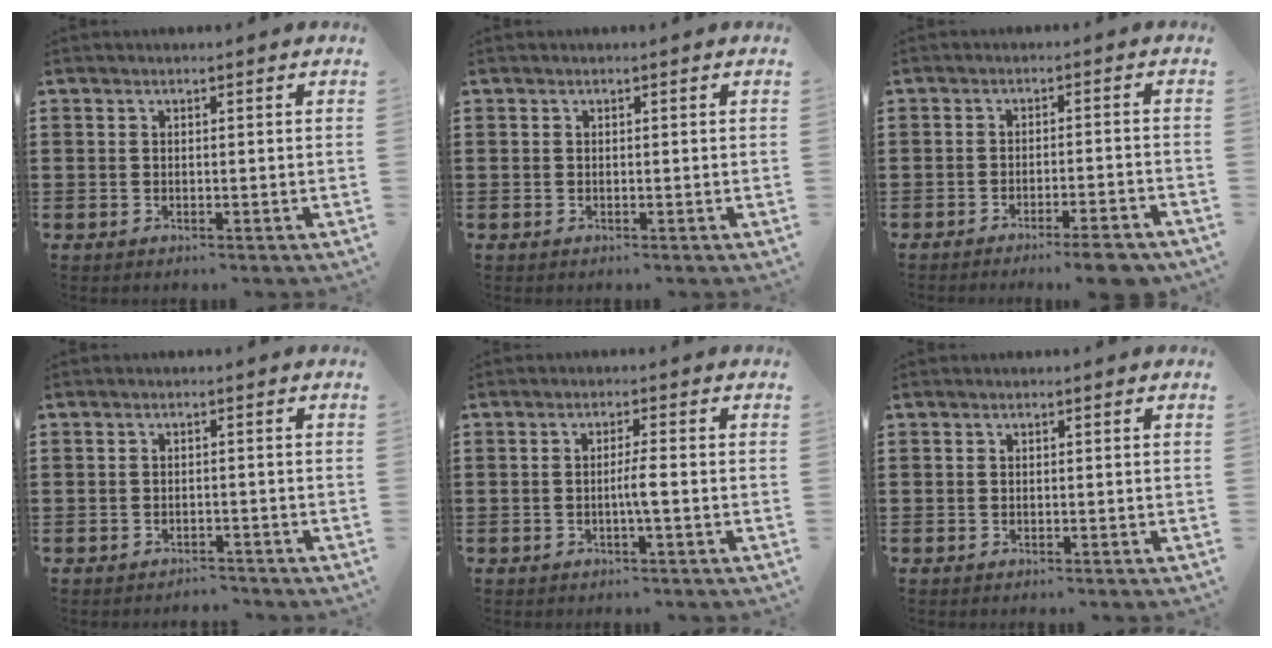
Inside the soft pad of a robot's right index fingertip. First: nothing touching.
{"total": 0.0}
{"total": 4.5, "force": [-3.8, -0.4, 2.4], "torque": [-0.038, -0.012, -0.069]}
{"total": 1.9, "force": [-1.8, 0.2, -0.3], "torque": [-0.001, 0.003, -0.043]}
{"total": 2.5, "force": [-0.6, -0.2, 2.5], "torque": [-0.044, -0.004, -0.014]}
{"total": 0.0}